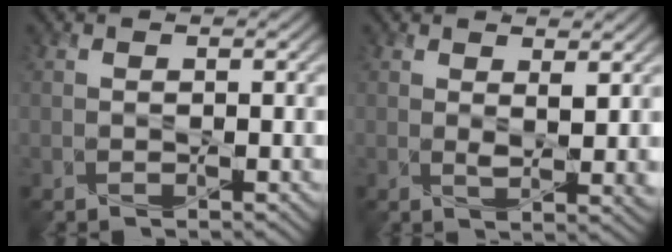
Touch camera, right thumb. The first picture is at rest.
{"total": 2.4, "force": [1.2, 0.5, 2.0], "torque": [-0.039, -0.010, 0.024]}